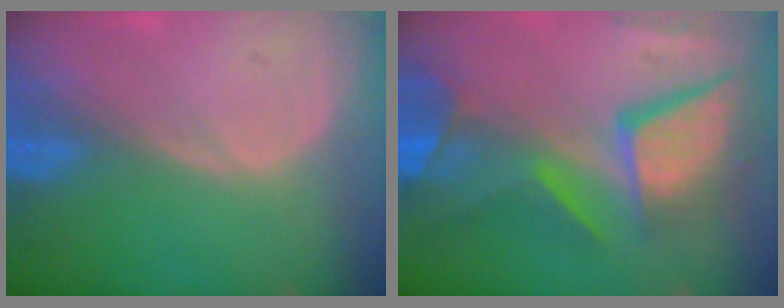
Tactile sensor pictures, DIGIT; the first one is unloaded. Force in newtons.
{"total": 12.4, "press": 10.2, "slide": 7.0}